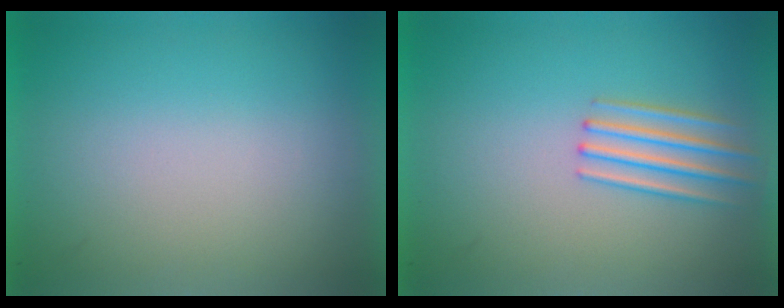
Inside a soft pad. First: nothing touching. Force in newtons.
{"total": 2.1}